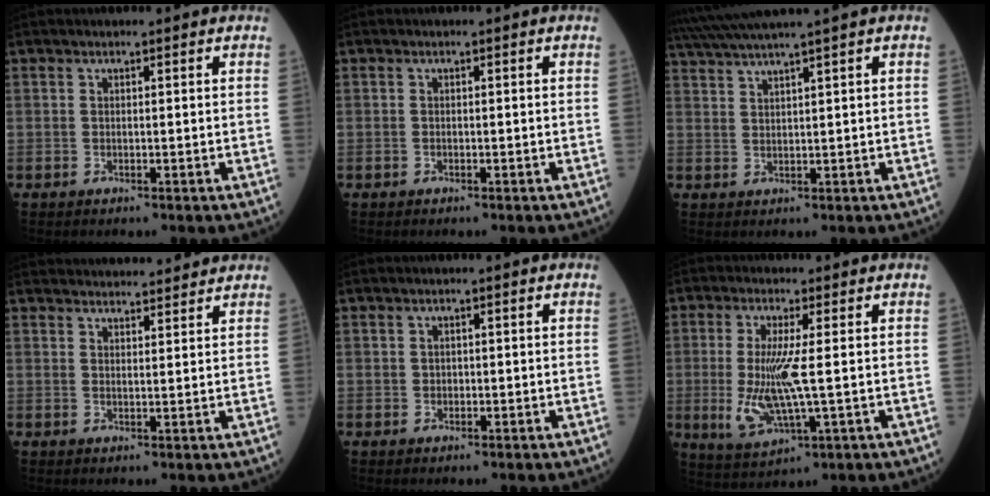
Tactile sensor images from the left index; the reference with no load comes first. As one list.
[{"total": 0.0}, {"total": 7.9, "force": [6.7, -2.0, 3.6], "torque": [-0.063, 0.022, 0.120]}, {"total": 12.5, "force": [12.1, 1.9, 2.8], "torque": [-0.030, 0.030, 0.161]}, {"total": 0.9, "force": [-0.1, 0.8, 0.3], "torque": [-0.005, 0.003, 0.002]}, {"total": 8.5, "force": [-0.5, 1.3, 8.4], "torque": [-0.191, -0.012, -0.002]}]